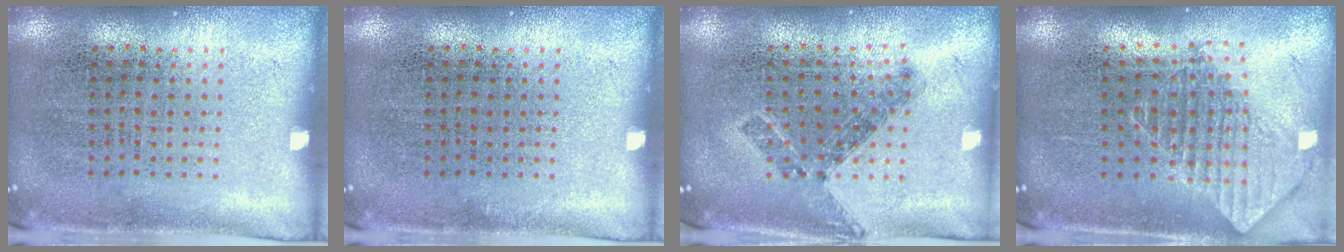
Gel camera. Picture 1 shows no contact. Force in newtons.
{"total": 0.0}
{"total": 0.8, "press": 0.8, "slide": 0.3}
{"total": 1.9, "press": 1.5, "slide": 1.2}